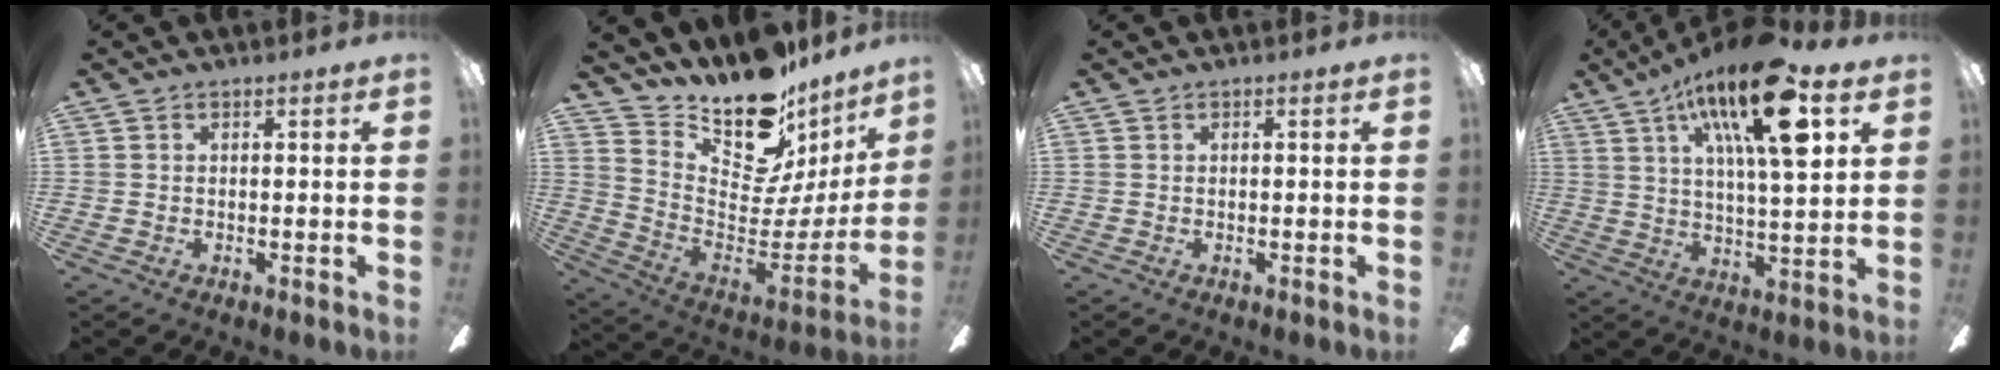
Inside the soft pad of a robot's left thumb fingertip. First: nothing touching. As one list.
[{"total": 18.4, "force": [15.0, 7.5, 7.6], "torque": [-0.101, -0.140, 0.257]}, {"total": 0.0}, {"total": 22.2, "force": [10.9, 7.1, 18.0], "torque": [-0.290, -0.032, 0.168]}]